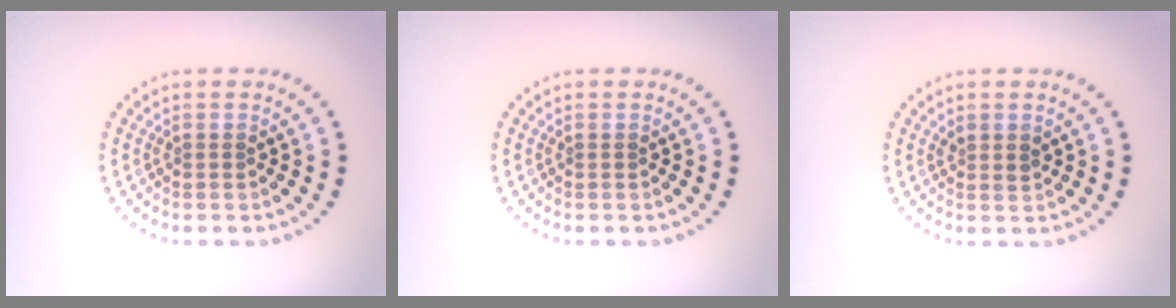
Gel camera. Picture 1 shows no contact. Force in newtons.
{"total": 0.0}
{"total": 0.9, "press": 0.8, "slide": 0.4}